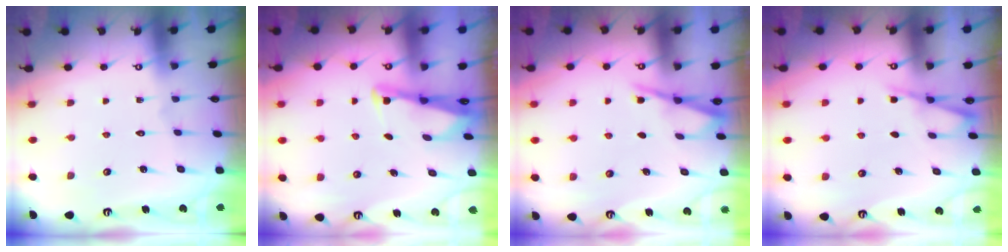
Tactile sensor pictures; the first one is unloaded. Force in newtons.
{"total": 2.5, "press": 2.5, "slide": 0.2}
{"total": 2.4, "press": 2.4, "slide": 0.2}
{"total": 2.7, "press": 2.7, "slide": 0.3}